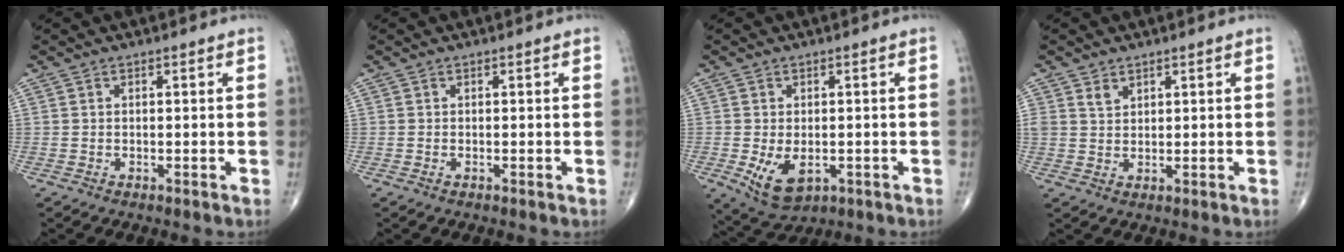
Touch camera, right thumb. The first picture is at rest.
{"total": 0.0}
{"total": 7.2, "force": [-1.8, 4.4, 5.4], "torque": [-0.088, -0.011, -0.015]}
{"total": 2.3, "force": [1.5, 1.5, 0.8], "torque": [-0.003, -0.011, 0.031]}